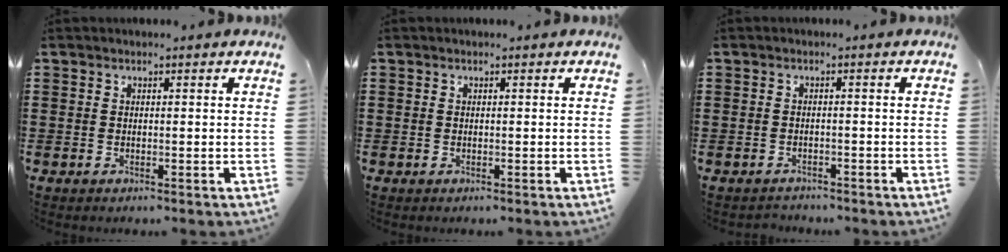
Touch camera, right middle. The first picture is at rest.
{"total": 0.6, "force": [-0.1, 0.6, 0.0], "torque": [0.000, 0.005, -0.004]}
{"total": 1.8, "force": [-1.6, 0.6, -0.3], "torque": [0.002, 0.002, -0.038]}